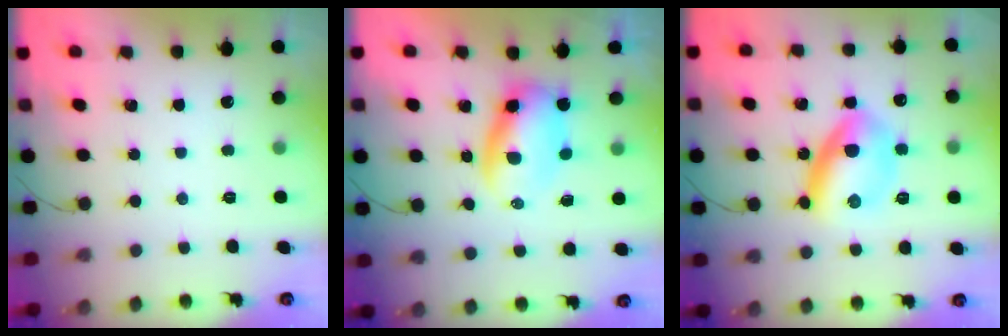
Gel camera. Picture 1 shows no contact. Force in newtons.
{"total": 6.2, "press": 6.0, "slide": 1.3}
{"total": 11.3, "press": 11.3, "slide": 0.4}